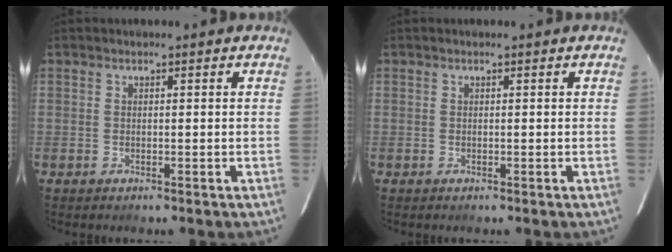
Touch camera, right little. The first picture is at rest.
{"total": 0.0}